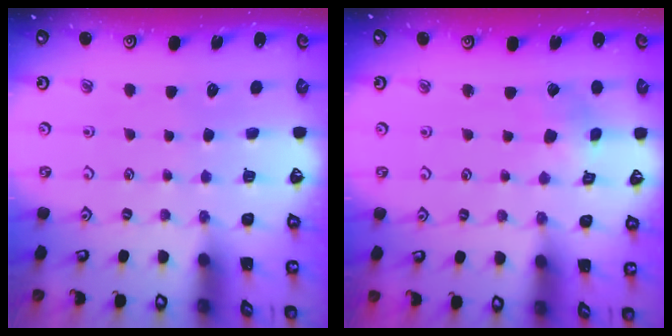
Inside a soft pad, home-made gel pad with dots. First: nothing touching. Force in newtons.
{"total": 2.4, "press": 2.4, "slide": 0.2}